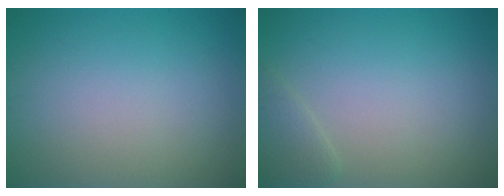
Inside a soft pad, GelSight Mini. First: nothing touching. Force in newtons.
{"total": 1.4, "press": 1.4, "slide": 0.1}